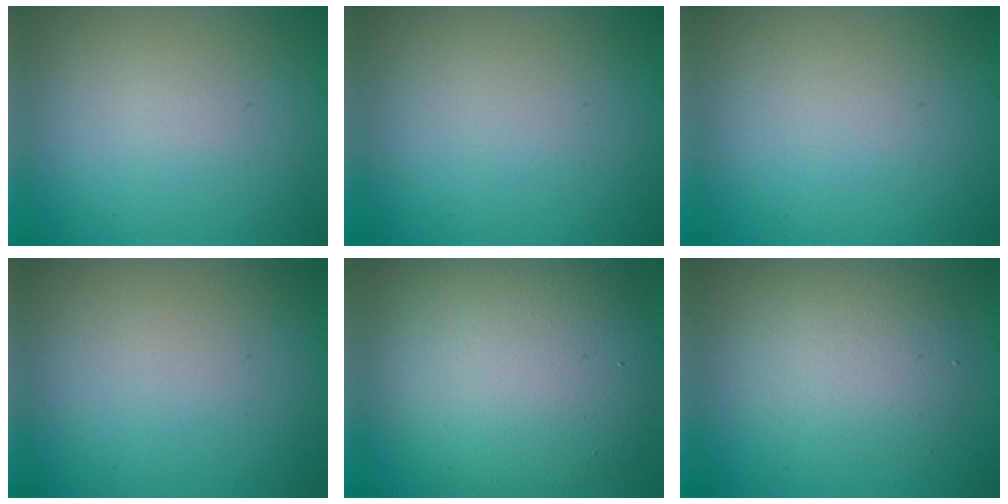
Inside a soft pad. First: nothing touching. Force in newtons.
{"total": 0.0}
{"total": 0.0}
{"total": 0.0}
{"total": 11.6, "press": 11.5, "slide": 1.0}
{"total": 4.0, "press": 4.0, "slide": 0.1}